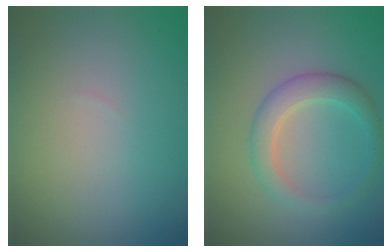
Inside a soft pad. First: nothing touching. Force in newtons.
{"total": 3.0, "press": 3.0, "slide": 0.2}